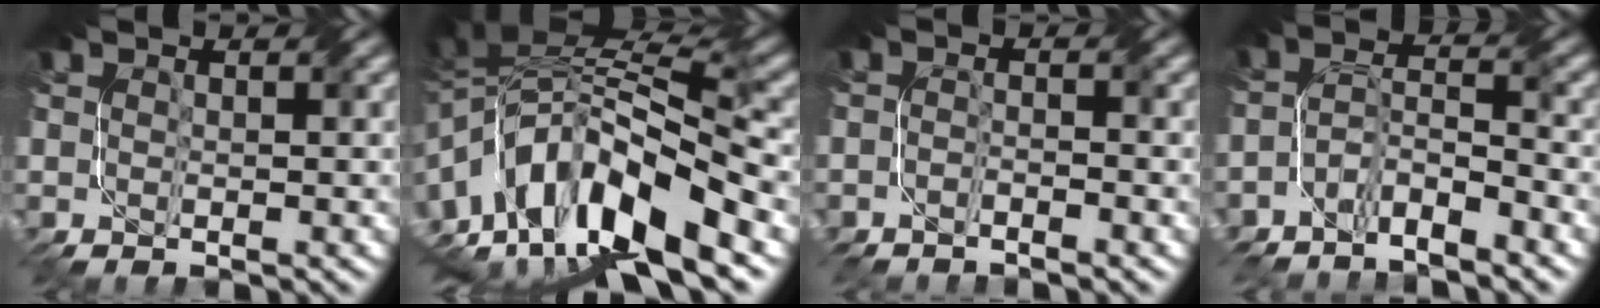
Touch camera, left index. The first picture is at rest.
{"total": 12.6, "force": [-4.2, 6.0, 10.2], "torque": [-0.188, 0.024, -0.073]}
{"total": 1.4, "force": [-1.4, 0.0, 0.0], "torque": [0.003, 0.001, -0.027]}
{"total": 4.6, "force": [-3.9, 1.1, 2.1], "torque": [-0.040, 0.006, -0.078]}